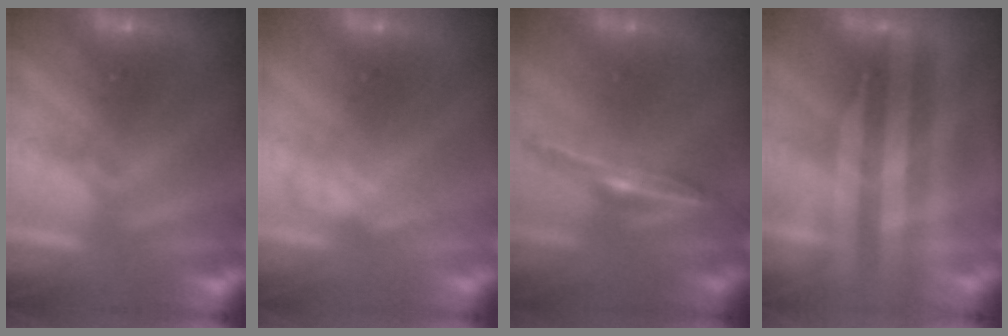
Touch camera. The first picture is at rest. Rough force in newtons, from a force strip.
{"total": 2.8}
{"total": 1.6}
{"total": 2.0}